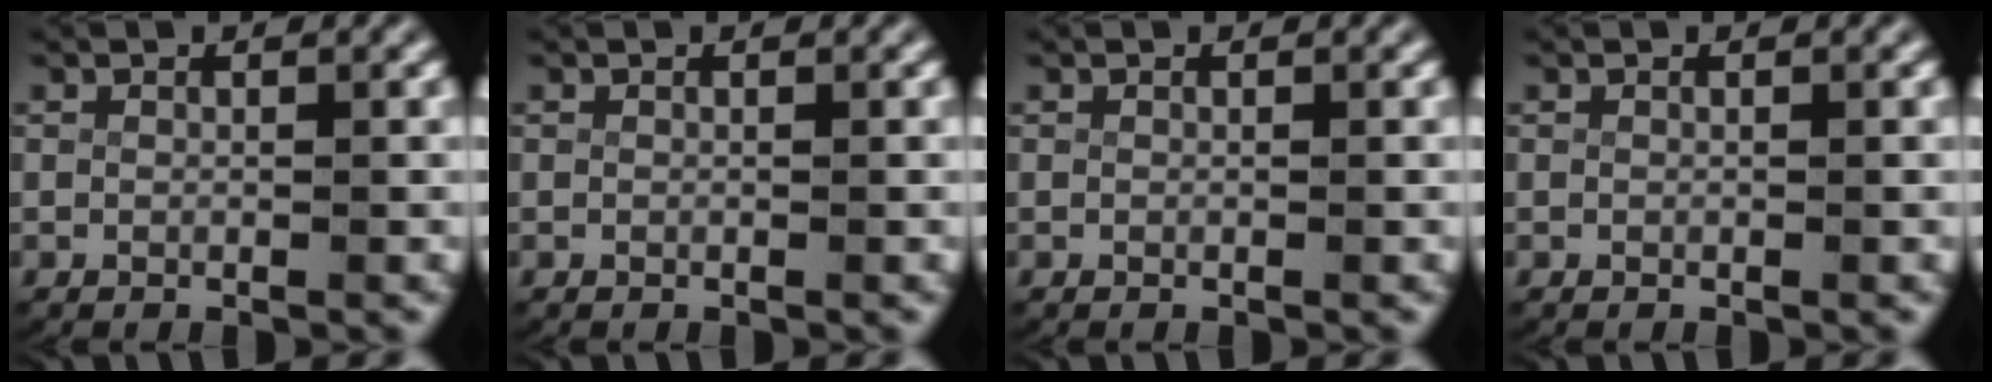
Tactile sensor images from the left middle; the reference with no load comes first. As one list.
[{"total": 0.0}, {"total": 0.0}, {"total": 0.0}]